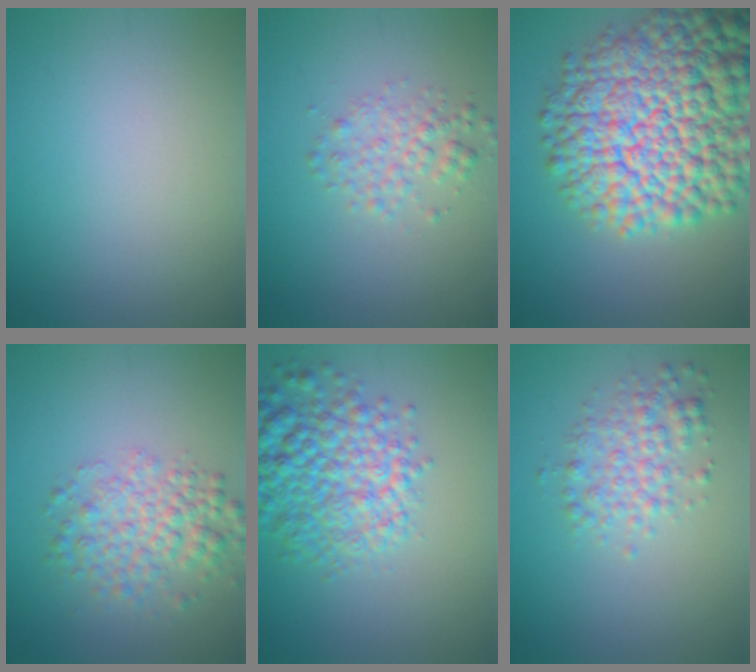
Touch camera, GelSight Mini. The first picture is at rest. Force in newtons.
{"total": 2.4, "press": 2.4, "slide": 0.1}
{"total": 15.7, "press": 15.7, "slide": 0.7}
{"total": 4.3, "press": 4.3, "slide": 0.1}
{"total": 6.9, "press": 6.9, "slide": 0.4}
{"total": 3.1, "press": 3.1, "slide": 0.1}